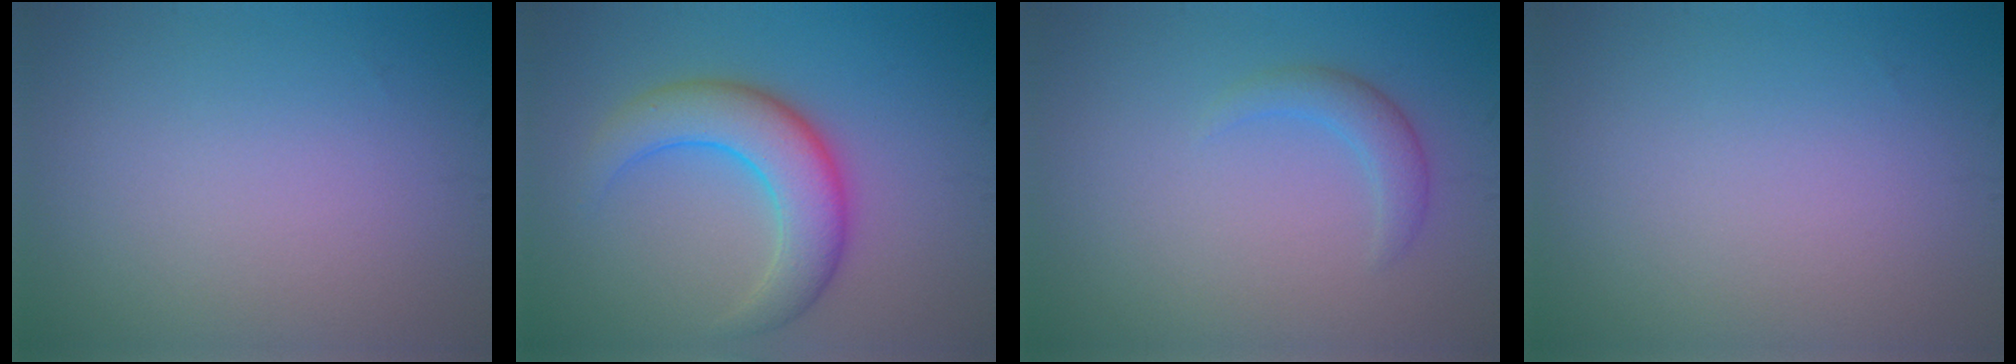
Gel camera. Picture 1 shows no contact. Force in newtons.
{"total": 6.0, "press": 6.0, "slide": 0.2}
{"total": 1.9, "press": 1.9, "slide": 0.1}
{"total": 0.0}